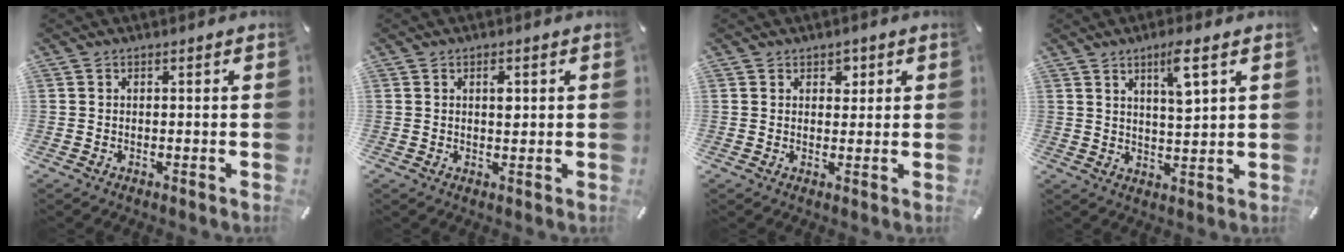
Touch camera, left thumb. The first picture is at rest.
{"total": 2.3, "force": [0.6, 1.2, 1.9], "torque": [-0.024, -0.001, 0.005]}
{"total": 2.4, "force": [1.2, 1.9, 0.8], "torque": [0.006, -0.006, 0.014]}
{"total": 6.7, "force": [3.8, 1.3, 5.4], "torque": [-0.091, -0.017, 0.059]}